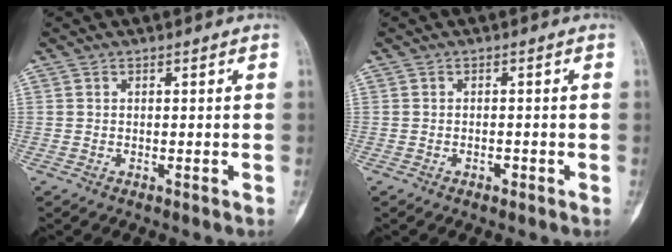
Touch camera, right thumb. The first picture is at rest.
{"total": 1.0, "force": [-0.5, 0.6, 0.6], "torque": [-0.006, 0.004, -0.008]}